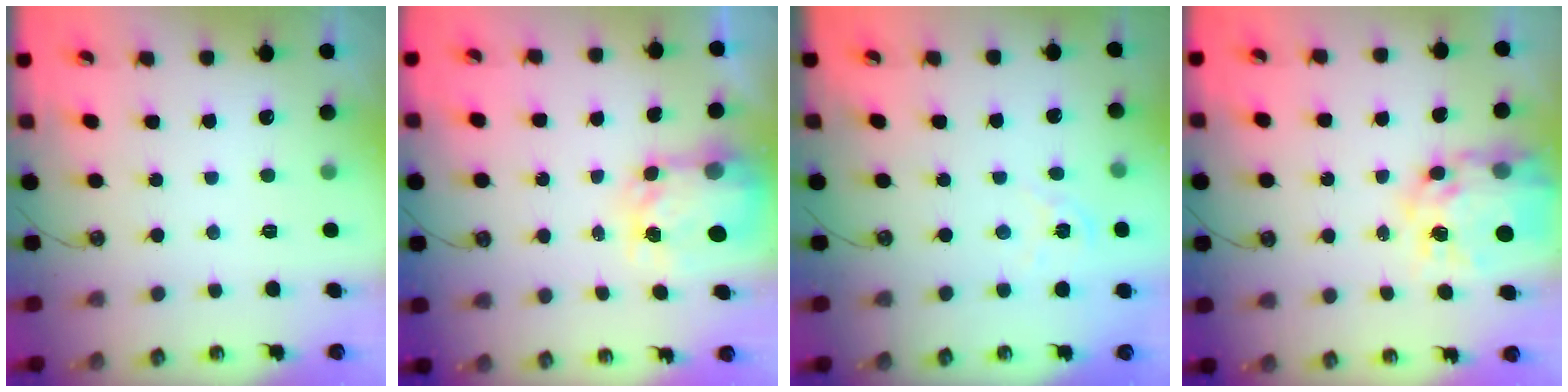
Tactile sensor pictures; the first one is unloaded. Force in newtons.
{"total": 5.3, "press": 5.2, "slide": 0.7}
{"total": 2.9, "press": 2.9, "slide": 0.3}
{"total": 14.5, "press": 14.4, "slide": 1.4}